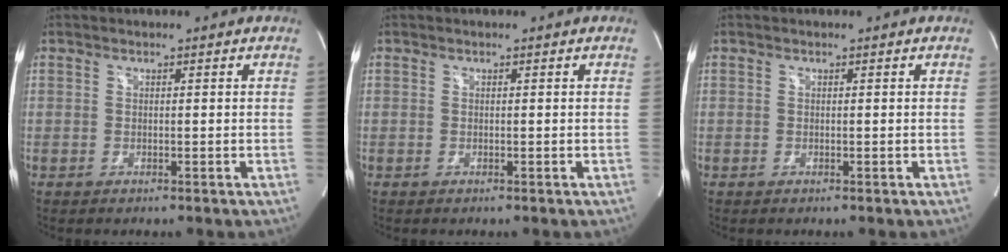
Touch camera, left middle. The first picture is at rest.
{"total": 0.0}
{"total": 0.0}